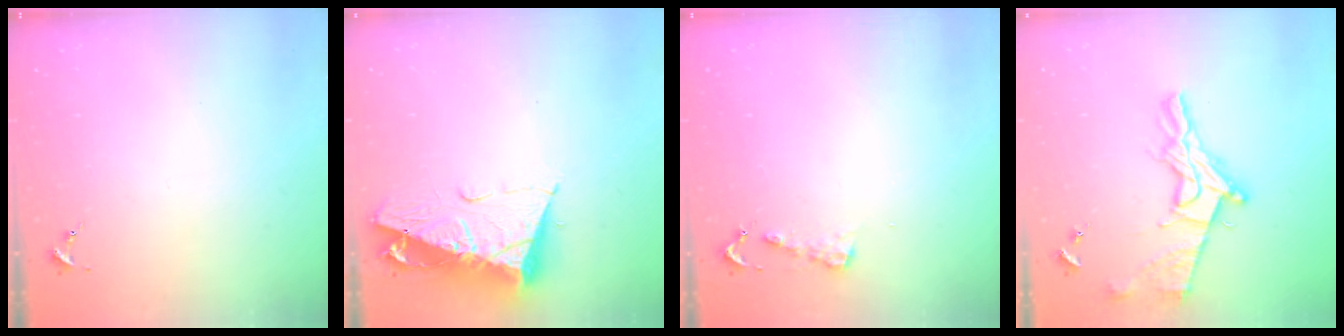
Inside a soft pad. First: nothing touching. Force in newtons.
{"total": 12.5, "press": 12.4, "slide": 1.3}
{"total": 4.6, "press": 4.6, "slide": 0.4}
{"total": 15.6, "press": 15.5, "slide": 1.6}